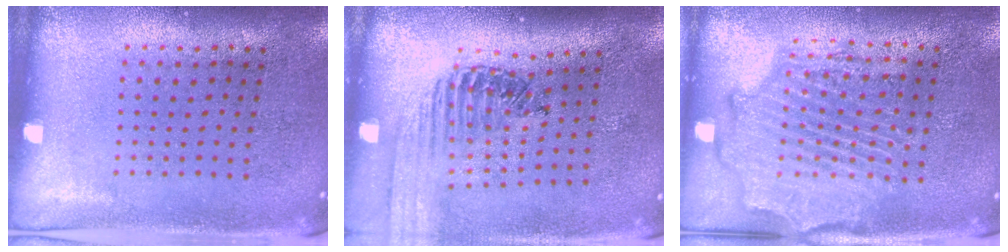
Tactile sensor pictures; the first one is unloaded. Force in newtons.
{"total": 1.4, "press": 1.4, "slide": 0.1}
{"total": 2.1, "press": 2.0, "slide": 0.4}